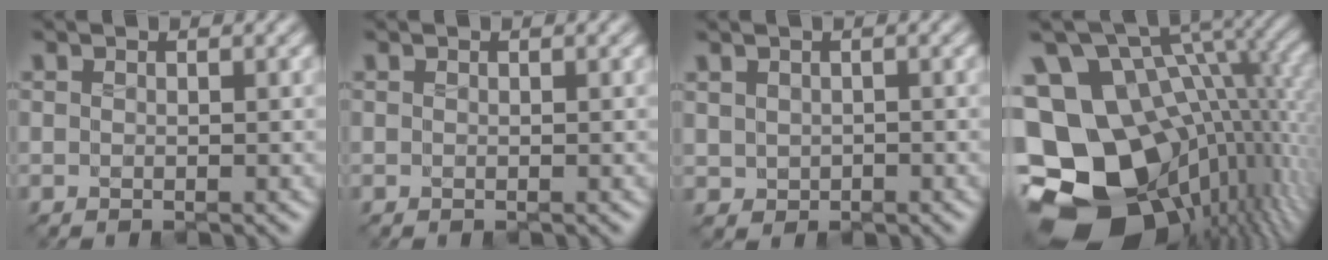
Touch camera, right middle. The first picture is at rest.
{"total": 0.0}
{"total": 0.8, "force": [0.4, 0.7, 0.1], "torque": [-0.006, 0.001, 0.011]}
{"total": 18.7, "force": [-2.6, 13.9, 12.3], "torque": [-0.225, -0.025, -0.013]}